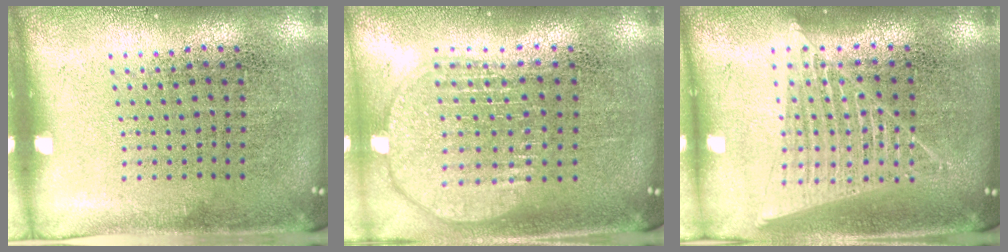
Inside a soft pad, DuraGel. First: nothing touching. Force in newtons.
{"total": 1.9, "press": 1.7, "slide": 1.0}
{"total": 1.7, "press": 1.6, "slide": 0.7}